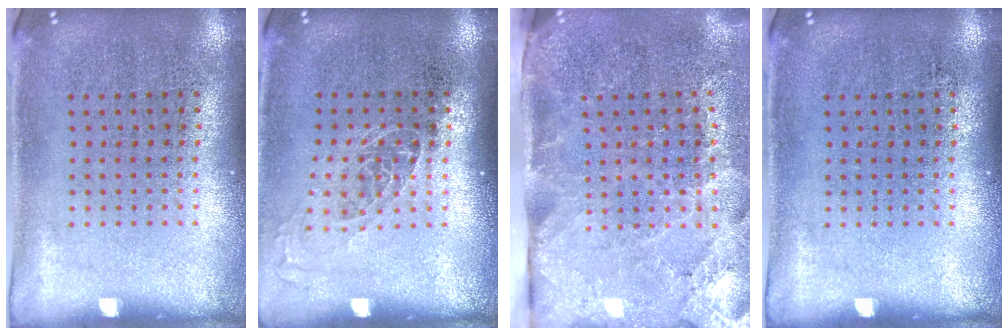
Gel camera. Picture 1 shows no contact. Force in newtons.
{"total": 1.0, "press": 0.9, "slide": 0.5}
{"total": 3.9, "press": 3.2, "slide": 2.3}
{"total": 0.0}